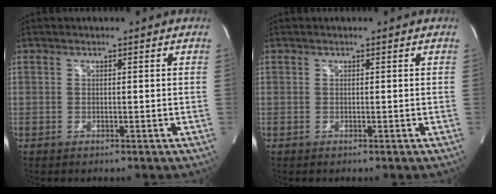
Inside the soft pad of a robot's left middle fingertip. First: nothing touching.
{"total": 0.0}